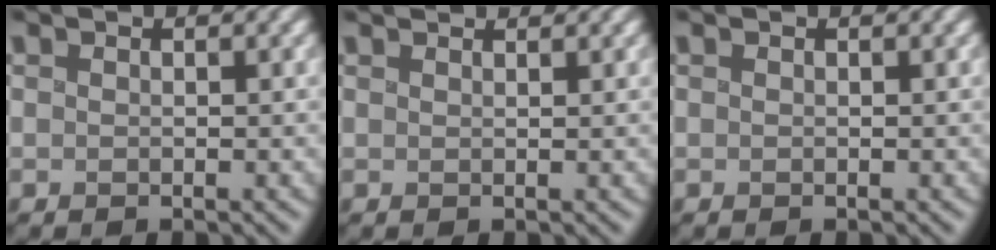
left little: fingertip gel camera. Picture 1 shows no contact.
{"total": 2.2, "force": [2.1, 0.2, 0.6], "torque": [-0.002, 0.002, 0.023]}
{"total": 0.0}